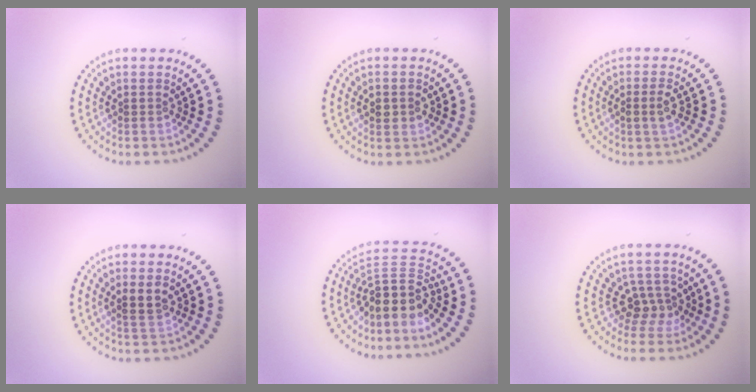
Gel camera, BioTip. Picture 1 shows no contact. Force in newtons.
{"total": 1.5, "press": 1.5, "slide": 0.1}
{"total": 1.5, "press": 1.4, "slide": 0.4}
{"total": 1.9, "press": 1.9, "slide": 0.5}
{"total": 4.2, "press": 3.4, "slide": 2.5}
{"total": 2.8, "press": 2.1, "slide": 1.8}